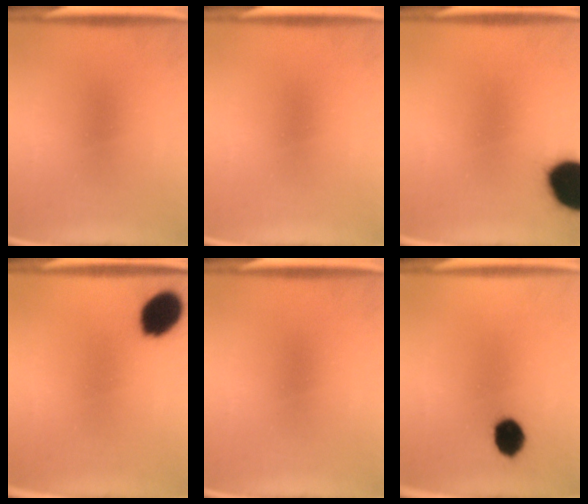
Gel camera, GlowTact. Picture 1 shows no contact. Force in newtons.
{"total": 0.0}
{"total": 18.6}
{"total": 10.2}
{"total": 0.0}
{"total": 7.0}